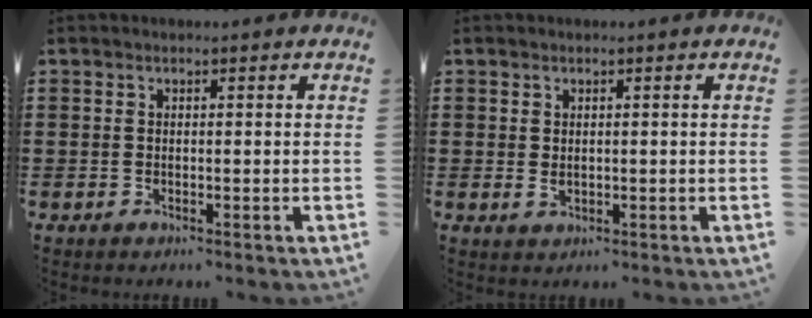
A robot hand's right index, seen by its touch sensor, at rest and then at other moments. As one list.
[{"total": 1.1, "force": [0.2, 0.7, 0.9], "torque": [-0.018, 0.002, 0.005]}]